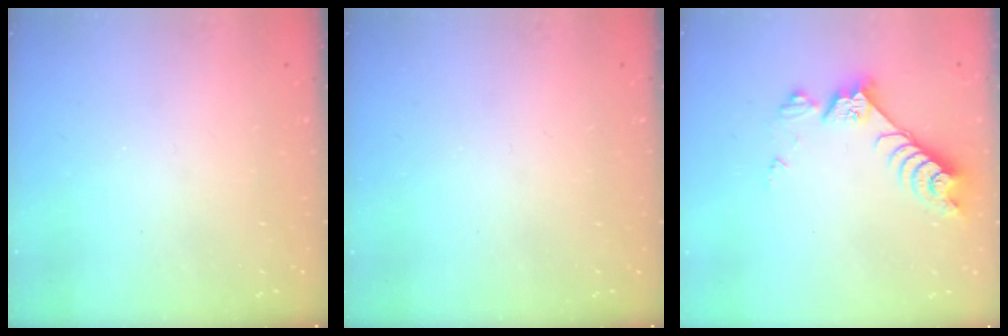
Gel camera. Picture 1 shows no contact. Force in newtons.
{"total": 0.0}
{"total": 8.0, "press": 8.0, "slide": 0.9}